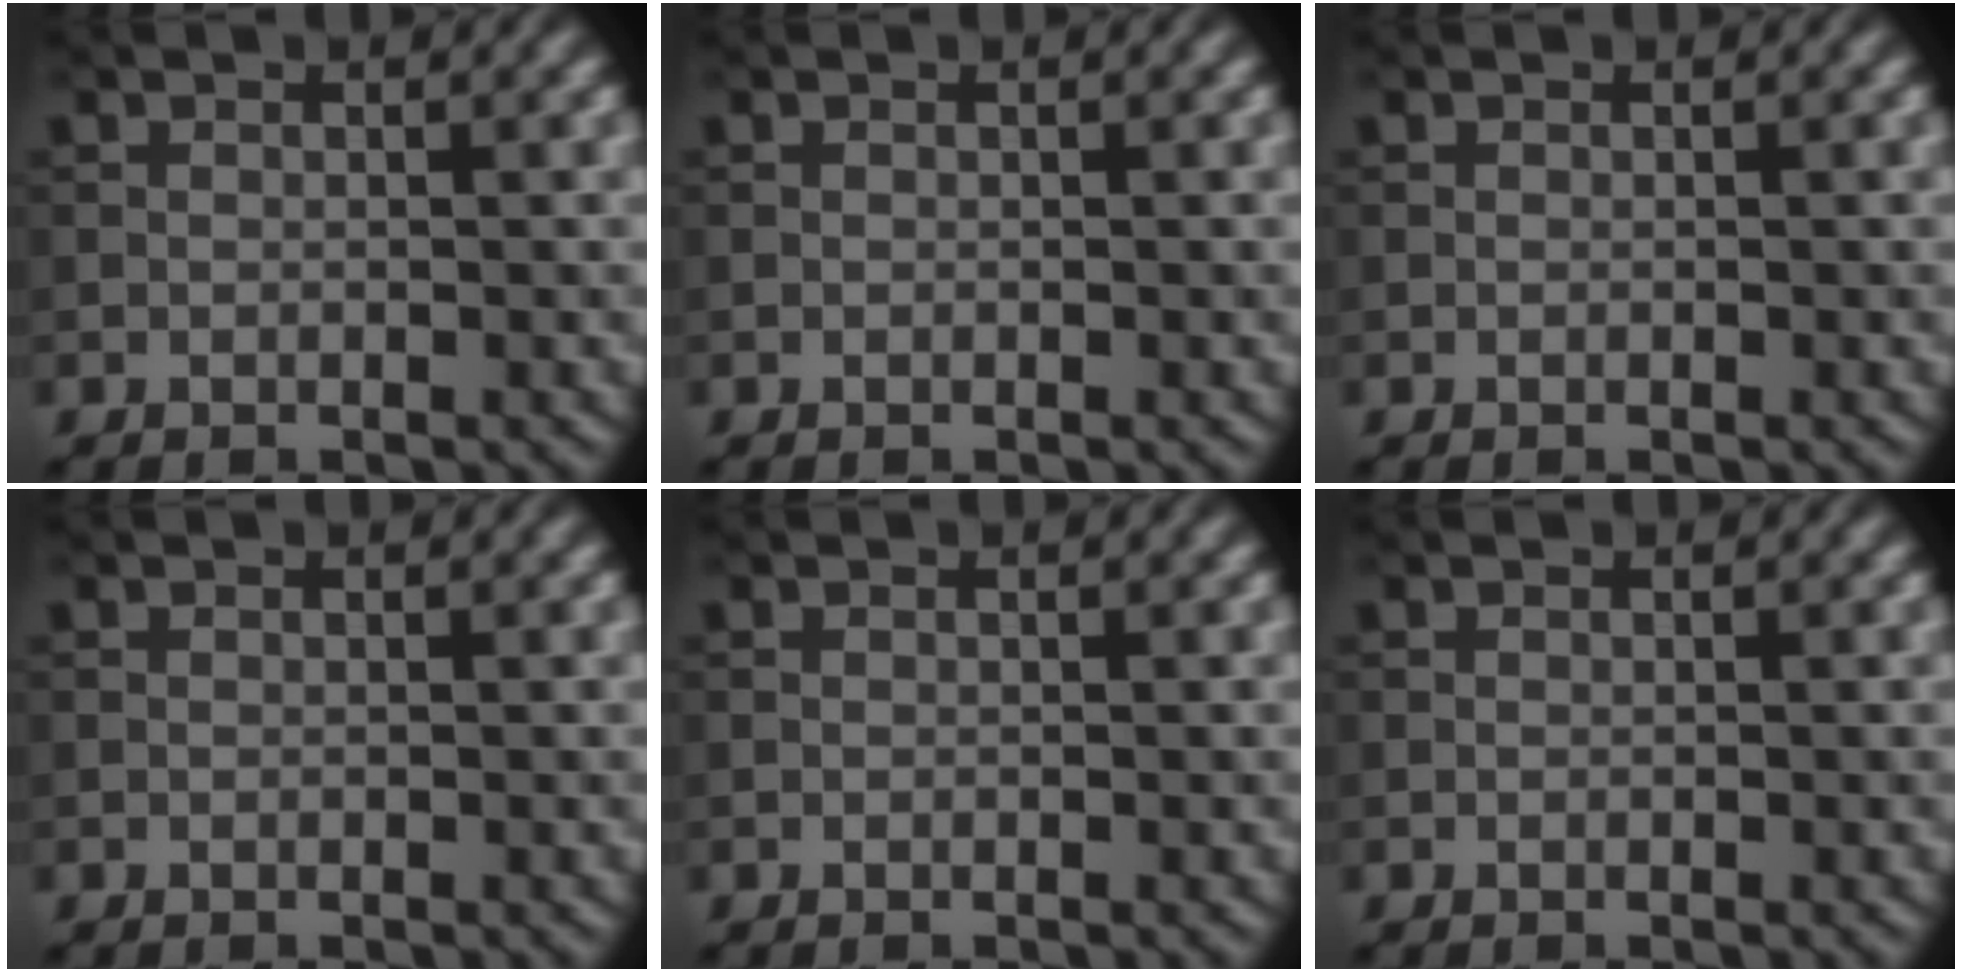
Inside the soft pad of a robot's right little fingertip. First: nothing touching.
{"total": 0.0}
{"total": 0.0}
{"total": 0.0}
{"total": 0.0}
{"total": 0.0}